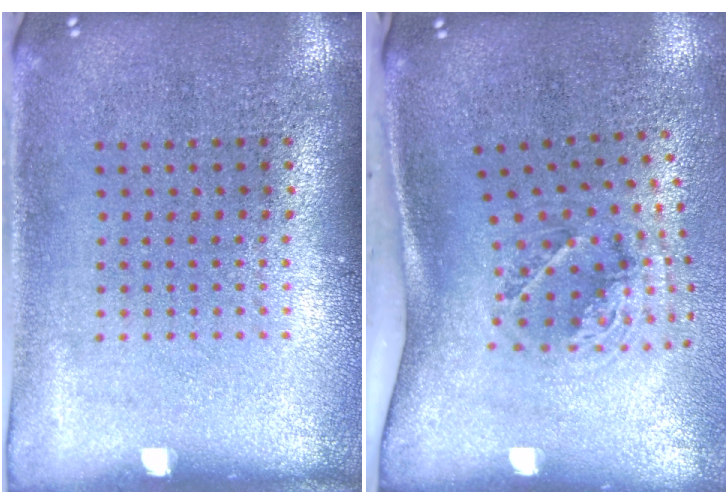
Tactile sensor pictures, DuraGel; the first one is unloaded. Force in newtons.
{"total": 2.0, "press": 1.3, "slide": 1.6}